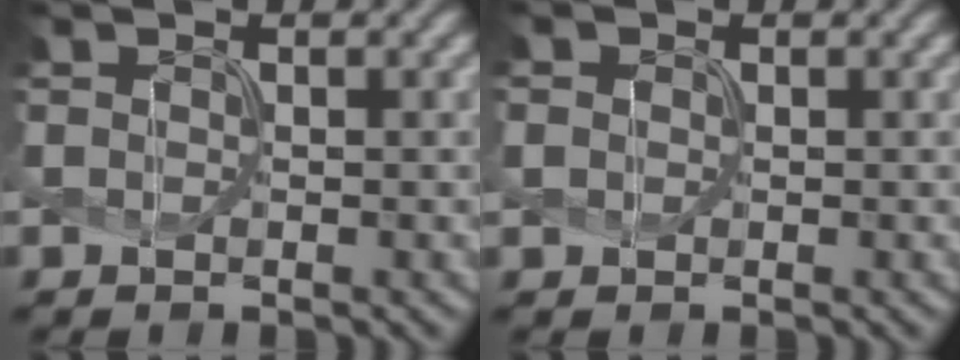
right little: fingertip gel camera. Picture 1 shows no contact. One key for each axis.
{"total": 1.1, "fx": 0.0, "fy": 1.1, "fz": 0.3, "tx": -0.008, "ty": 0.001, "tz": -0.001}